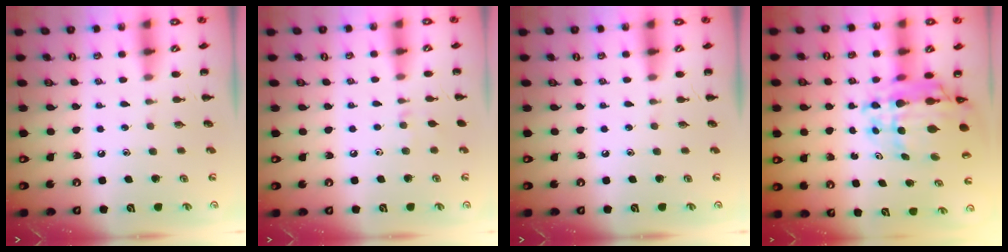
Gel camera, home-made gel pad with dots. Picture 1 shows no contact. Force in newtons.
{"total": 2.9, "press": 2.7, "slide": 1.0}
{"total": 0.0}
{"total": 12.9, "press": 12.1, "slide": 4.3}